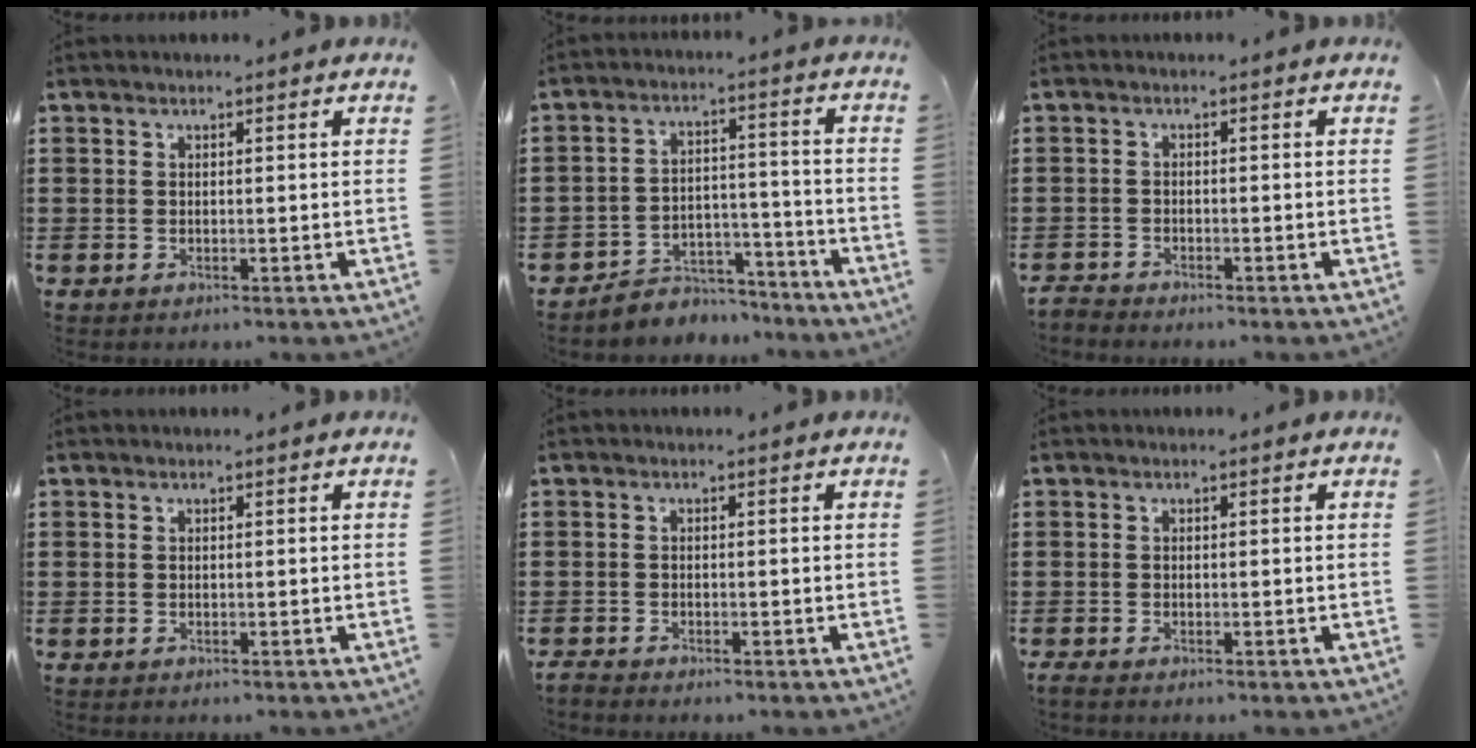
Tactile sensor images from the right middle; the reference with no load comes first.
{"total": 4.9, "force": [-4.6, 1.4, 0.1], "torque": [-0.004, 0.014, -0.096]}
{"total": 1.4, "force": [-1.4, 0.1, 0.0], "torque": [-0.011, -0.001, -0.033]}
{"total": 0.0}
{"total": 0.9, "force": [-0.9, 0.1, 0.1], "torque": [-0.004, 0.001, -0.018]}
{"total": 0.5, "force": [-0.4, 0.0, 0.2], "torque": [-0.006, -0.005, -0.007]}